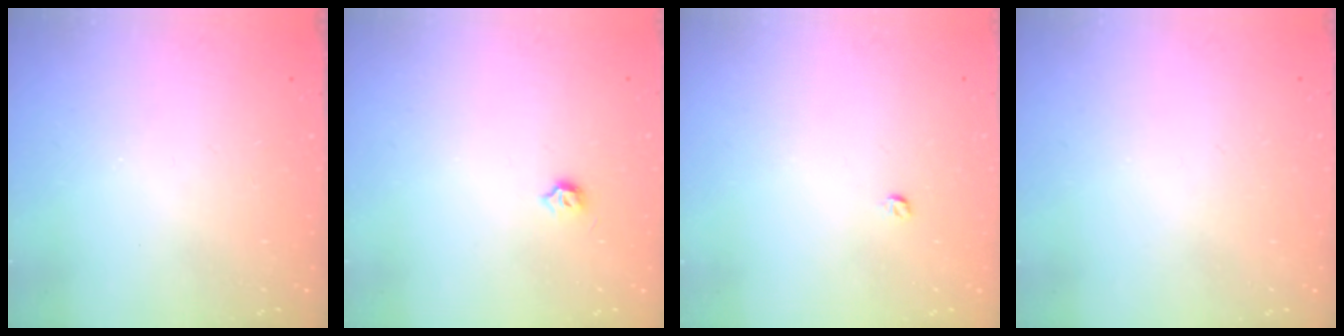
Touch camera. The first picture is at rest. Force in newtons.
{"total": 3.7, "press": 3.6, "slide": 0.6}
{"total": 3.0, "press": 2.9, "slide": 0.4}
{"total": 0.8, "press": 0.8, "slide": 0.0}